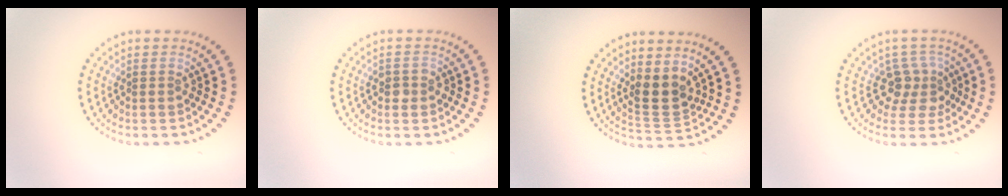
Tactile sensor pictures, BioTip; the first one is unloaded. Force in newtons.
{"total": 1.3, "press": 1.3, "slide": 0.4}
{"total": 2.7, "press": 2.3, "slide": 1.5}
{"total": 2.8, "press": 2.2, "slide": 1.7}